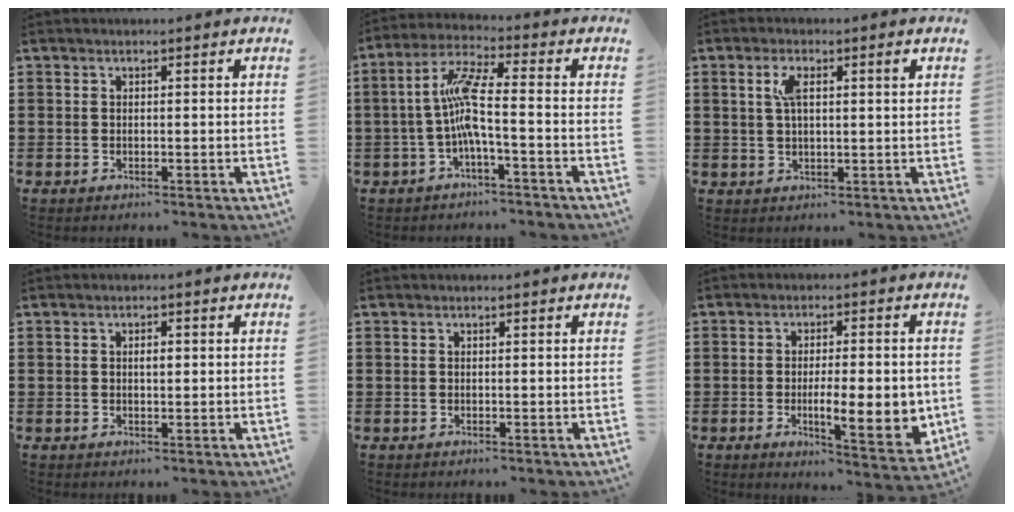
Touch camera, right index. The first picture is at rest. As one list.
[{"total": 7.7, "force": [-1.3, 1.1, 7.5], "torque": [-0.164, -0.006, -0.032]}, {"total": 4.0, "force": [1.3, 1.1, 3.6], "torque": [-0.067, 0.006, 0.018]}, {"total": 1.6, "force": [0.2, 0.5, 1.5], "torque": [-0.029, 0.004, 0.001]}, {"total": 0.0}, {"total": 9.8, "force": [-1.4, 2.8, 9.3], "torque": [-0.136, -0.012, -0.018]}]